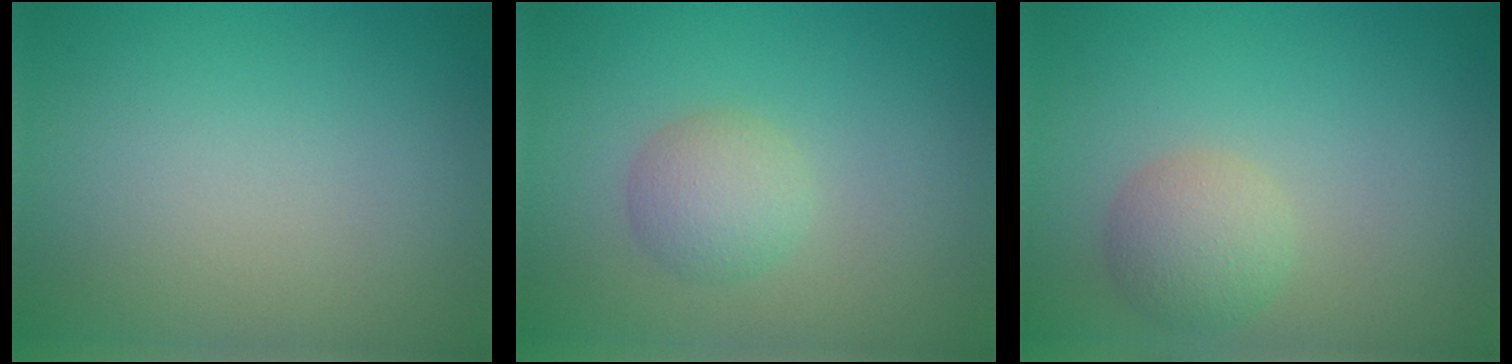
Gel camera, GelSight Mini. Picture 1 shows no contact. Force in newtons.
{"total": 2.5, "press": 2.4, "slide": 0.2}
{"total": 2.7, "press": 2.7, "slide": 0.1}